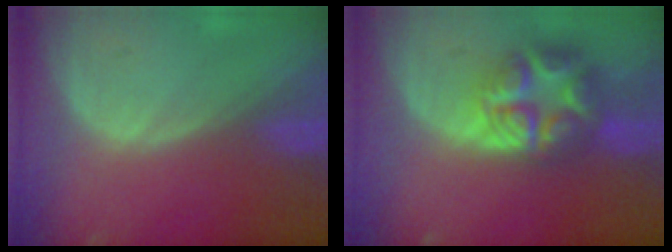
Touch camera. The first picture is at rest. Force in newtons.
{"total": 8.9, "press": 8.9, "slide": 0.4}